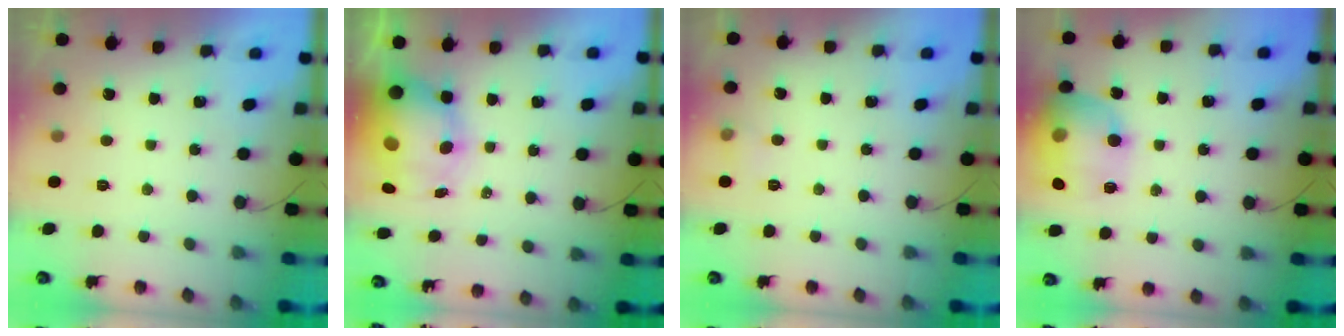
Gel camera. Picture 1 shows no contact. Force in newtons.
{"total": 11.9, "press": 11.5, "slide": 3.1}
{"total": 4.8, "press": 4.3, "slide": 2.1}
{"total": 18.8, "press": 18.7, "slide": 1.6}